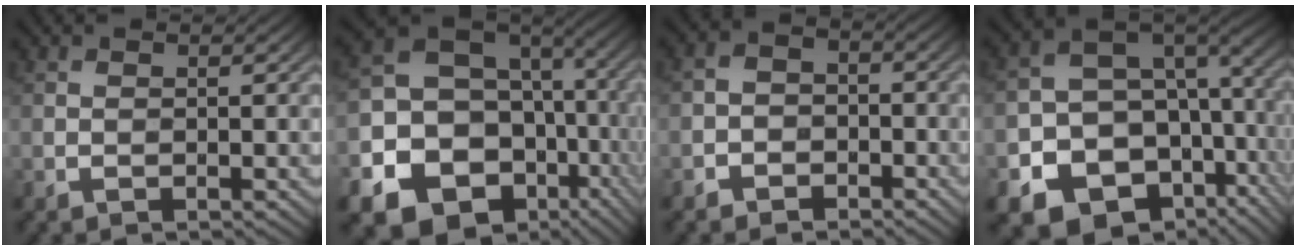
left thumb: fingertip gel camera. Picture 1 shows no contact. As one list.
[{"total": 21.3, "force": [-7.7, 17.2, 9.8], "torque": [-0.217, -0.051, -0.102]}, {"total": 3.7, "force": [-2.2, 2.7, 1.3], "torque": [-0.018, 0.001, -0.051]}, {"total": 17.9, "force": [-6.3, 13.4, 10.2], "torque": [-0.201, -0.054, -0.062]}]